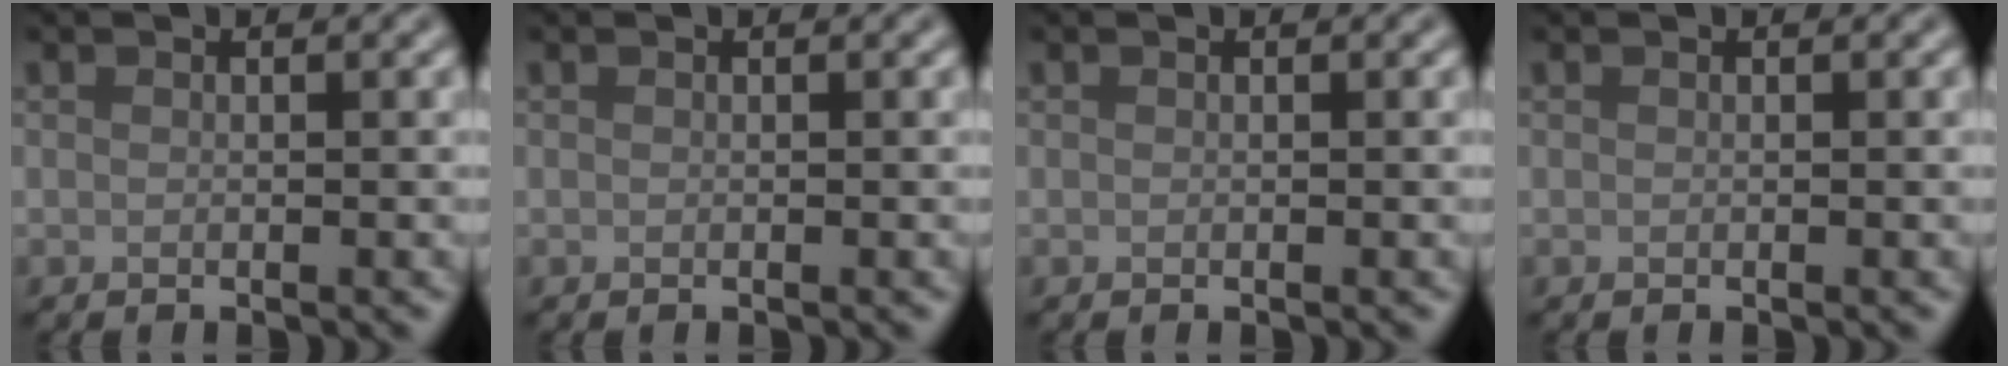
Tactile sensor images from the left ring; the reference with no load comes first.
{"total": 0.0}
{"total": 0.0}
{"total": 0.0}